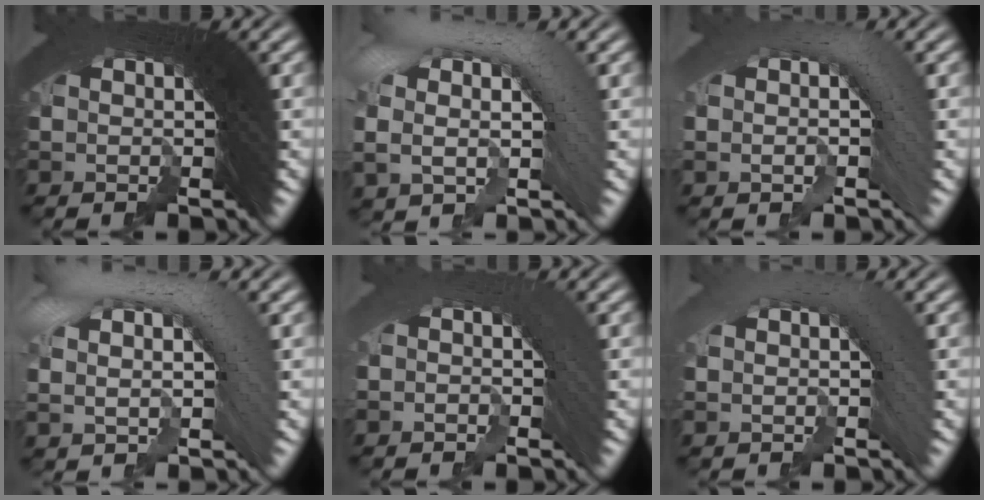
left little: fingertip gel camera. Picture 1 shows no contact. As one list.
[{"total": 5.2, "force": [1.1, 2.2, 4.6], "torque": [-0.058, 0.027, 0.013]}, {"total": 2.7, "force": [-0.2, 0.6, 2.6], "torque": [-0.018, 0.023, -0.011]}, {"total": 4.9, "force": [1.3, 1.7, 4.4], "torque": [-0.055, 0.026, 0.019]}, {"total": 1.3, "force": [-1.2, 0.0, 0.6], "torque": [0.007, 0.014, -0.024]}, {"total": 2.0, "force": [0.5, 0.2, 2.0], "torque": [-0.006, 0.028, 0.005]}]